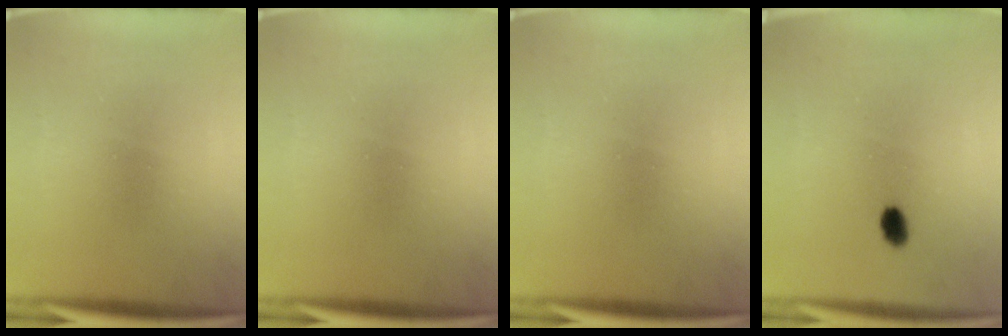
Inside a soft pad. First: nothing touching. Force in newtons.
{"total": 0.0}
{"total": 0.0}
{"total": 2.5}